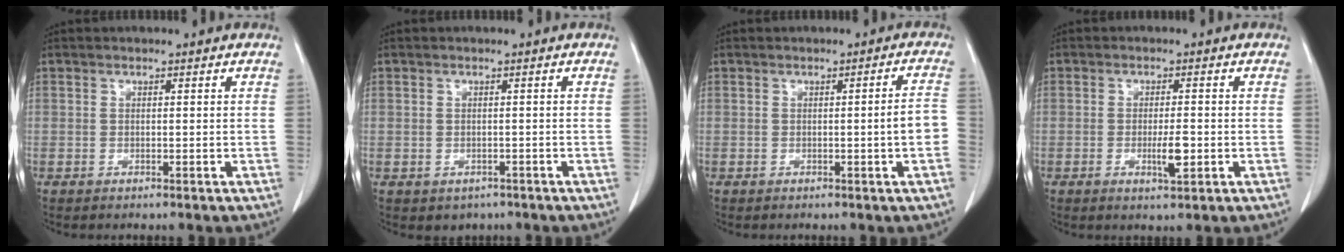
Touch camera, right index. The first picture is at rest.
{"total": 2.1, "force": [-1.2, 1.7, 0.5], "torque": [-0.006, 0.002, -0.010]}
{"total": 3.7, "force": [-0.8, -0.3, 3.6], "torque": [-0.043, 0.001, -0.014]}
{"total": 3.5, "force": [-0.9, 0.6, 3.3], "torque": [-0.056, -0.003, -0.012]}